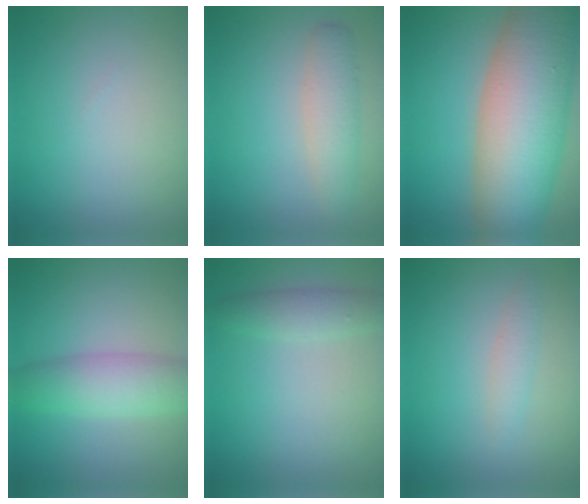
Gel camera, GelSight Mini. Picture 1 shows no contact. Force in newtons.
{"total": 2.9, "press": 2.9, "slide": 0.1}
{"total": 13.8, "press": 13.8, "slide": 0.7}
{"total": 4.7, "press": 4.7, "slide": 0.1}
{"total": 2.1, "press": 2.1, "slide": 0.1}
{"total": 1.4, "press": 1.4, "slide": 0.0}